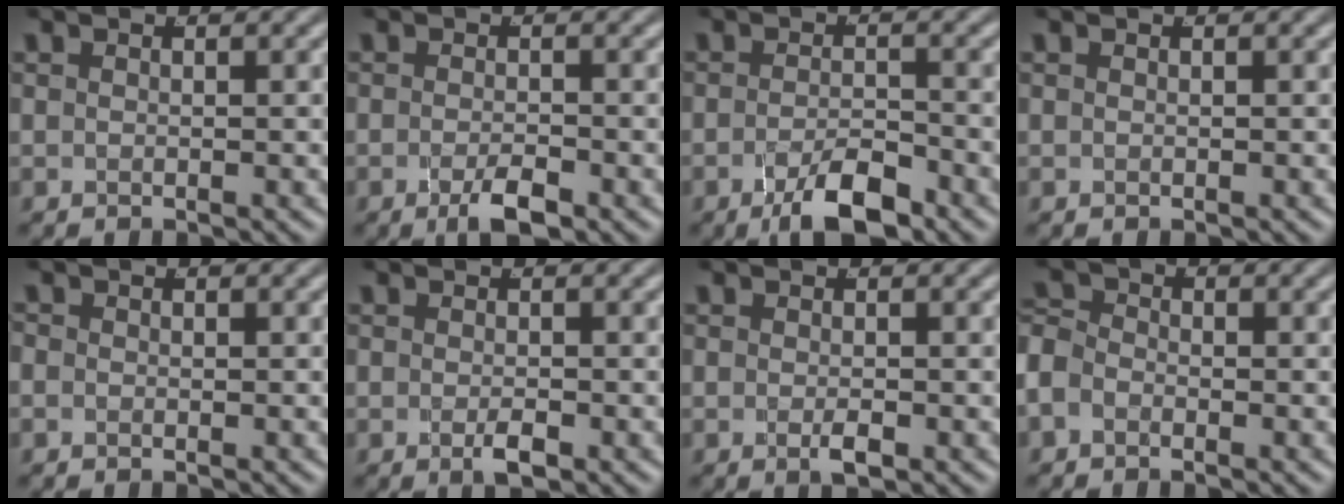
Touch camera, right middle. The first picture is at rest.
{"total": 2.8, "force": [-1.8, 0.6, 2.1], "torque": [-0.035, -0.007, -0.030]}
{"total": 4.5, "force": [-3.2, 1.0, 3.0], "torque": [-0.044, -0.010, -0.052]}
{"total": 0.0}
{"total": 1.1, "force": [-0.4, 0.9, 0.3], "torque": [-0.012, -0.006, -0.009]}
{"total": 1.5, "force": [-0.9, 0.3, 1.2], "torque": [-0.025, -0.005, -0.014]}
{"total": 1.2, "force": [-0.7, 0.3, 1.0], "torque": [-0.022, -0.005, -0.010]}
{"total": 2.9, "force": [-1.0, 2.4, 1.2], "torque": [-0.040, -0.015, -0.017]}